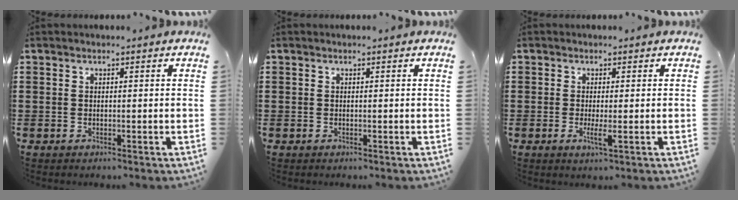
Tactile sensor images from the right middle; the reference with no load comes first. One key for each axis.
{"total": 0.0}
{"total": 2.0, "fx": -0.3, "fy": 0.4, "fz": 1.9, "tx": -0.034, "ty": -0.003, "tz": -0.006}